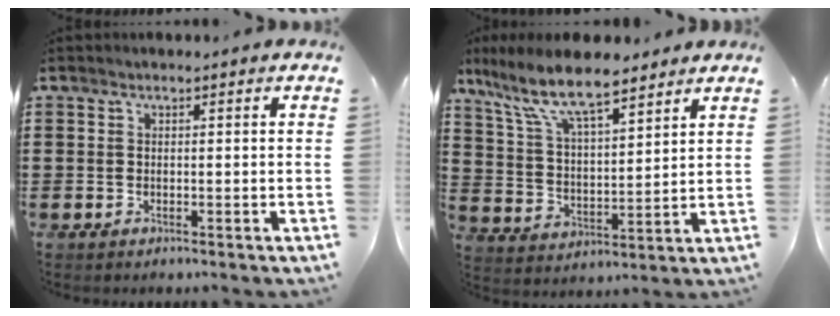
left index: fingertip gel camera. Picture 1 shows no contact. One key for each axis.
{"total": 10.1, "fx": 7.8, "fy": 2.5, "fz": 5.9, "tx": -0.141, "ty": -0.025, "tz": 0.136}